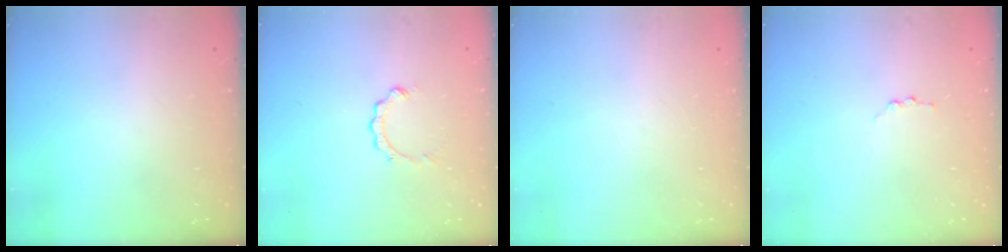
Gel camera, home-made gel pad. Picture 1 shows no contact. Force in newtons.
{"total": 2.5, "press": 2.5, "slide": 0.4}
{"total": 0.0}
{"total": 2.8, "press": 2.8, "slide": 0.3}